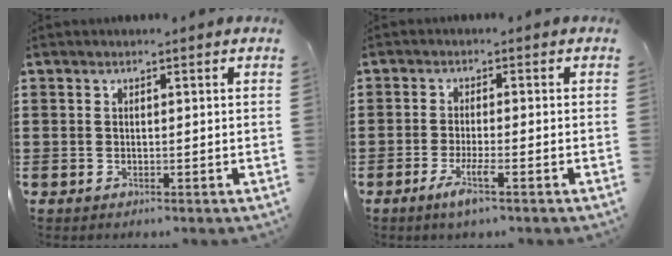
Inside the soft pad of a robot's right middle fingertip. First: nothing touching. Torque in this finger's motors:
{"motor_torque": [0.96, -0.57, 0.28, 0.07]}